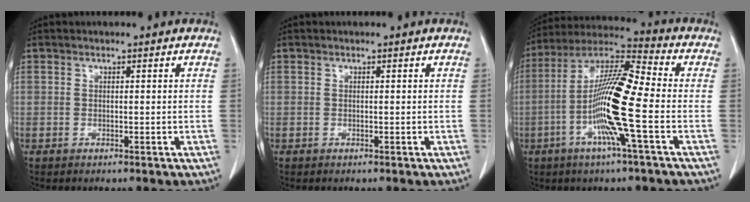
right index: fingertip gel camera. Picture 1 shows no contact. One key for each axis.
{"total": 0.0}
{"total": 14.4, "fx": -3.3, "fy": 0.1, "fz": 14.0, "tx": -0.274, "ty": 0.000, "tz": -0.077}